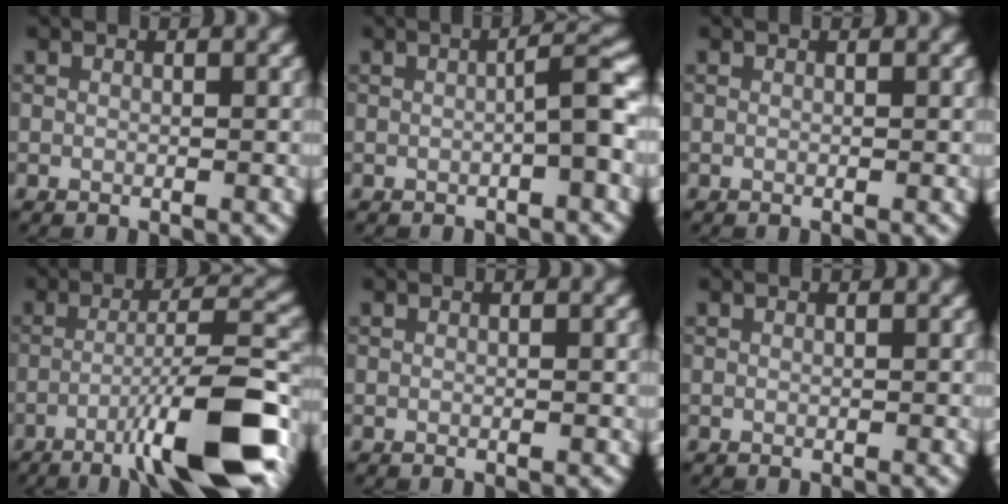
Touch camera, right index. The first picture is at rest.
{"total": 2.7, "force": [-0.7, 0.2, 2.7], "torque": [-0.041, 0.016, -0.014]}
{"total": 0.0}
{"total": 10.8, "force": [-5.5, 1.4, 9.2], "torque": [-0.138, 0.011, -0.094]}
{"total": 0.0}
{"total": 0.0}